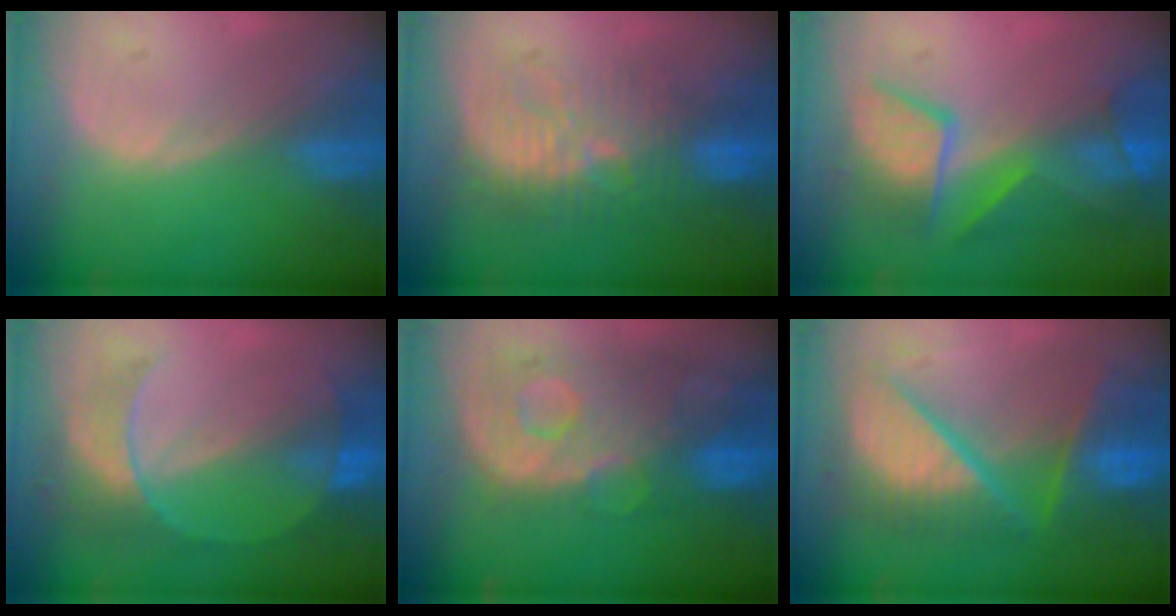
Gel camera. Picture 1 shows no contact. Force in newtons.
{"total": 9.2, "press": 8.9, "slide": 2.1}
{"total": 9.8, "press": 8.5, "slide": 4.8}
{"total": 7.5, "press": 6.6, "slide": 3.6}
{"total": 12.0, "press": 10.1, "slide": 6.5}
{"total": 11.1, "press": 11.0, "slide": 1.3}